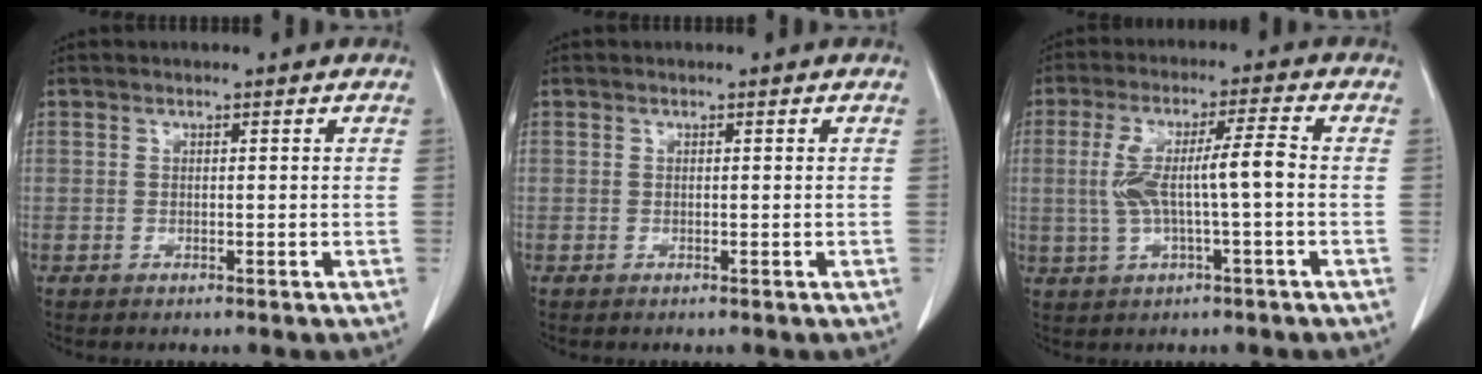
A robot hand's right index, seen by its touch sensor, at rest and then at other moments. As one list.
[{"total": 0.0}, {"total": 8.0, "force": [-0.2, 0.7, 8.0], "torque": [-0.158, 0.021, 0.000]}]